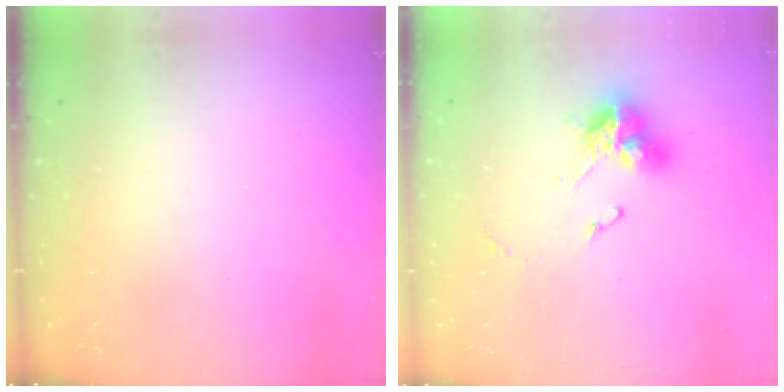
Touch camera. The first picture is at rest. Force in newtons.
{"total": 11.5, "press": 11.4, "slide": 1.4}